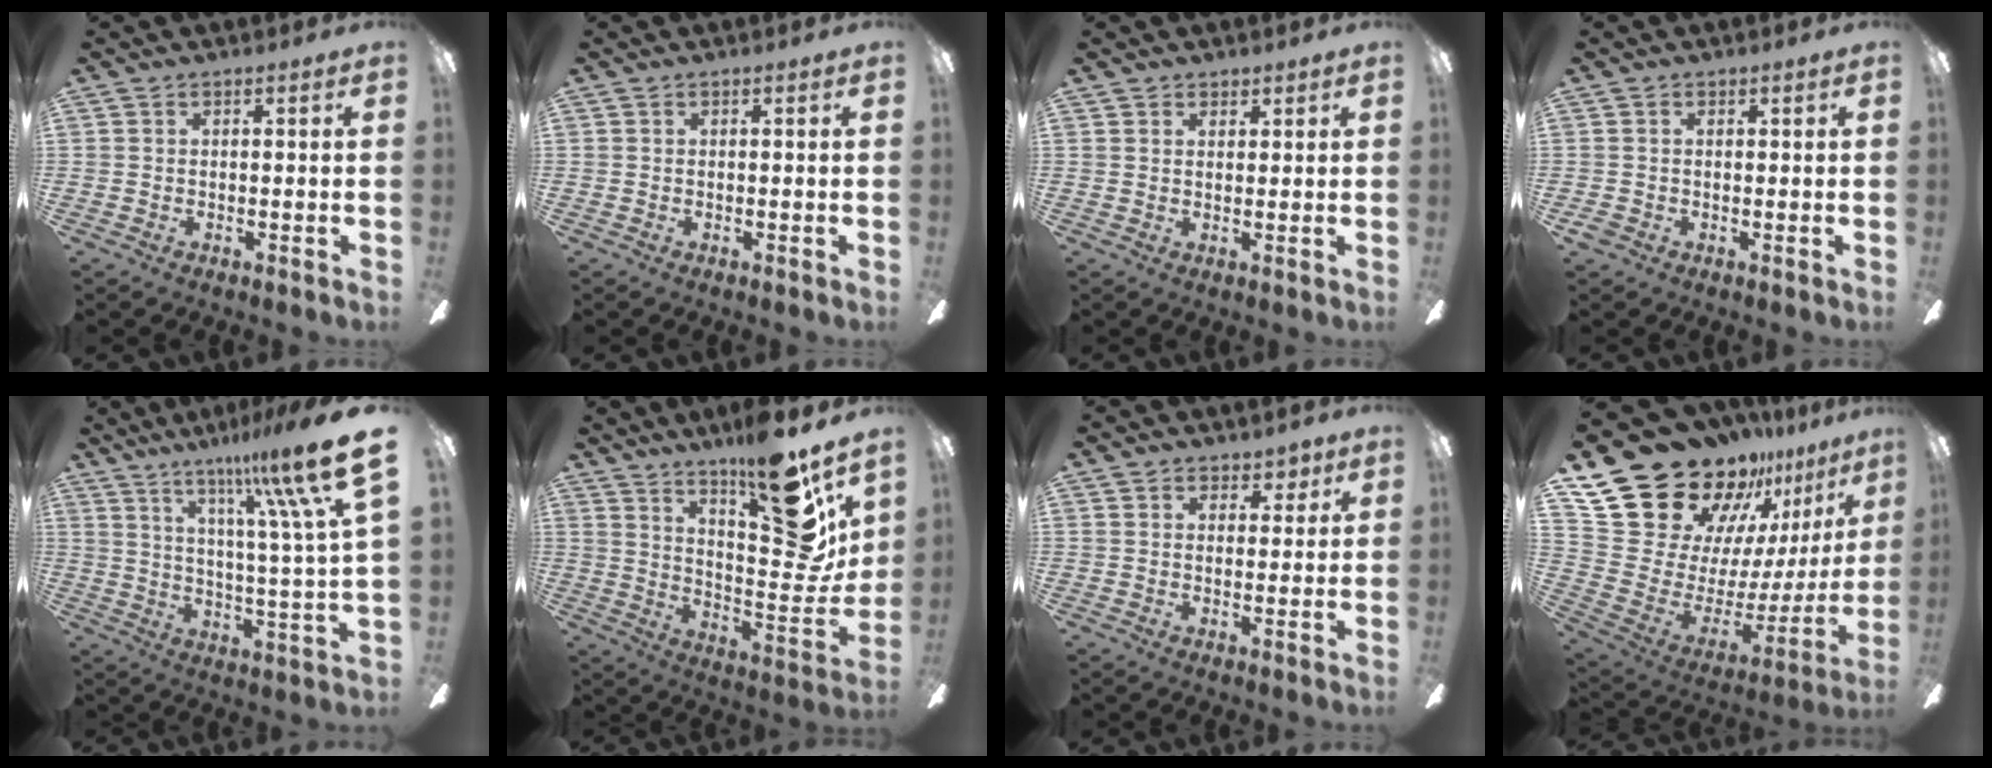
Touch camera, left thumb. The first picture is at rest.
{"total": 0.0}
{"total": 2.0, "force": [1.7, 1.1, -0.1], "torque": [0.010, -0.005, 0.032]}
{"total": 1.6, "force": [-0.2, 1.6, 0.5], "torque": [-0.007, 0.002, -0.003]}
{"total": 18.0, "force": [11.3, 1.0, 13.9], "torque": [-0.231, -0.069, 0.167]}
{"total": 18.7, "force": [13.6, 4.4, 12.1], "torque": [-0.159, -0.118, 0.219]}
{"total": 3.6, "force": [2.6, 2.4, 1.0], "torque": [-0.004, -0.005, 0.043]}
{"total": 26.8, "force": [20.4, 13.4, 11.1], "torque": [-0.190, -0.156, 0.396]}